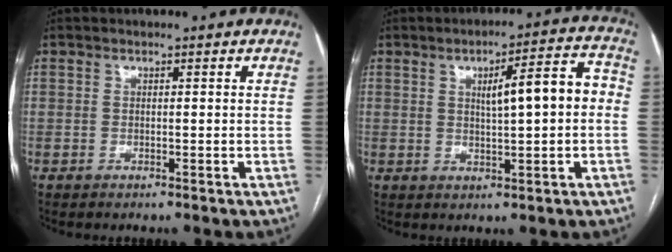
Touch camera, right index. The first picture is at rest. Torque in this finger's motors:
{"motor_torque": [0.34, 0.07, 0.20, 0.09]}